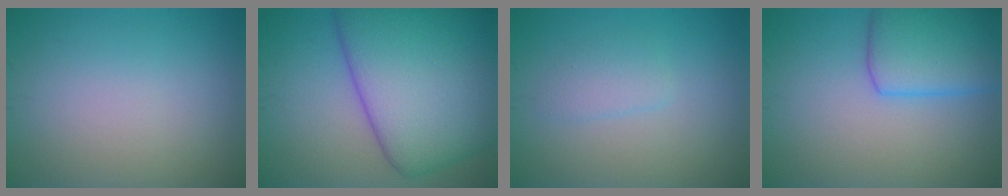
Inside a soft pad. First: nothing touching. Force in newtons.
{"total": 13.6, "press": 13.6, "slide": 0.4}
{"total": 1.6, "press": 1.6, "slide": 0.1}
{"total": 5.7, "press": 5.7, "slide": 0.2}